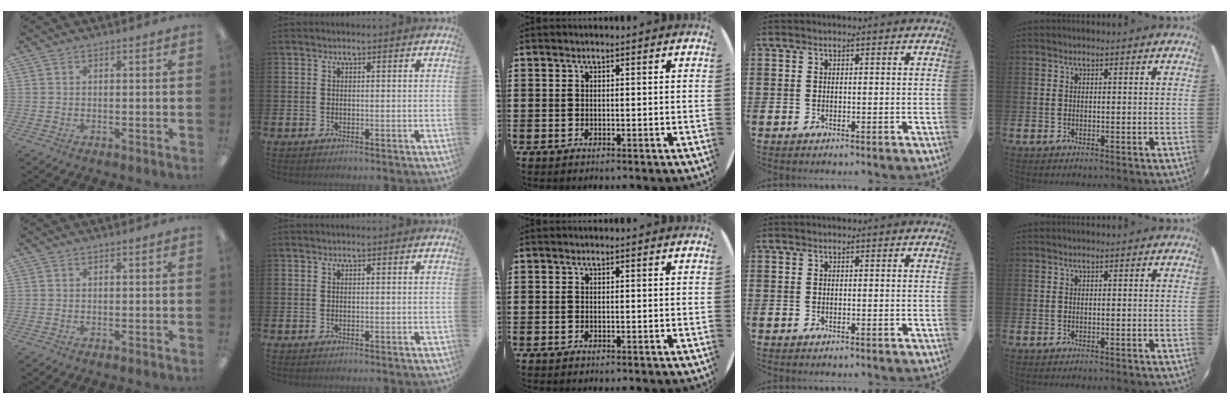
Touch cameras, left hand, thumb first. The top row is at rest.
{}